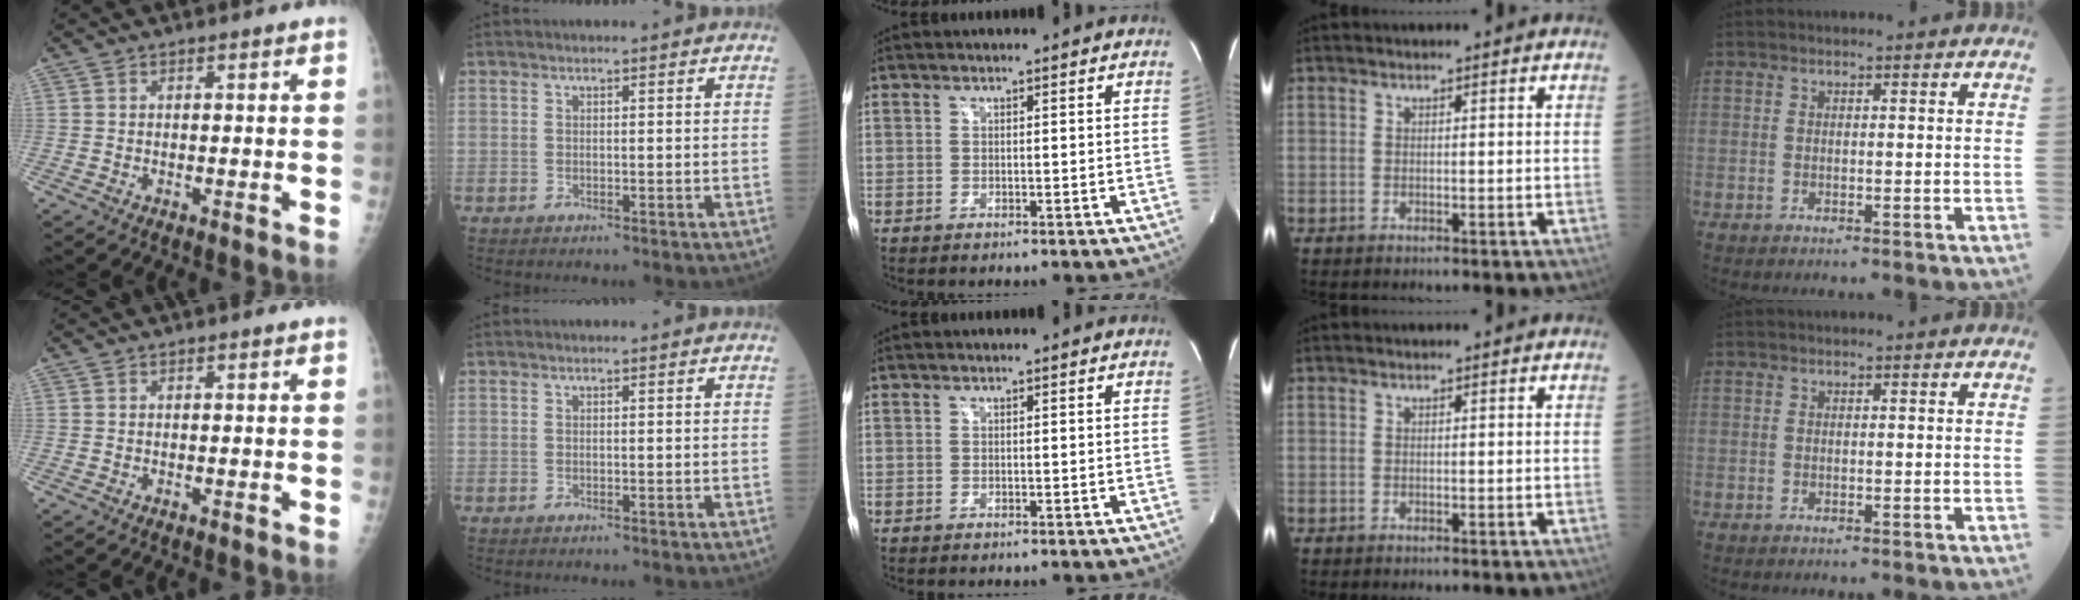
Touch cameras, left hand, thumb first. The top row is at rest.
{}